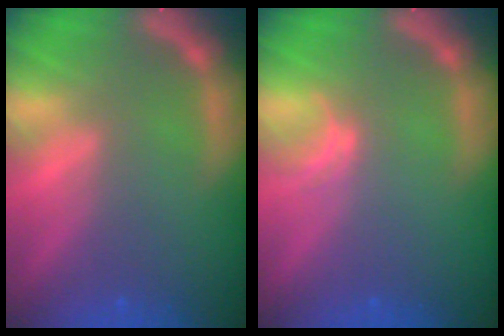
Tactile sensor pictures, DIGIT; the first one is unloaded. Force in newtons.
{"total": 1.0}